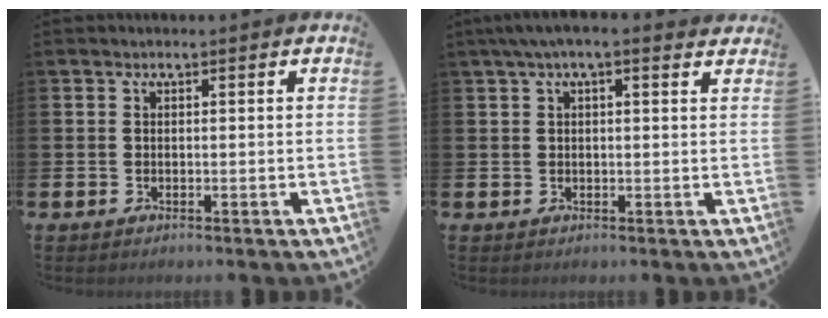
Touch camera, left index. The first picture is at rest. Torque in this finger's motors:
{"motor_torque": [1.15, -1.00, 0.18, 0.21]}